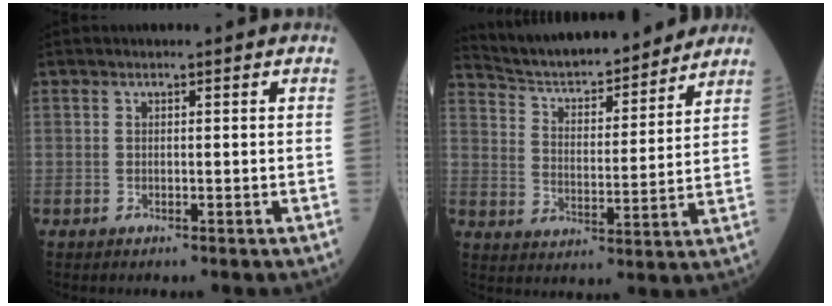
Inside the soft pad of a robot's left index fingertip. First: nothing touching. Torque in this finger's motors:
{"motor_torque": [0.00, -0.69, 0.29, 0.06]}